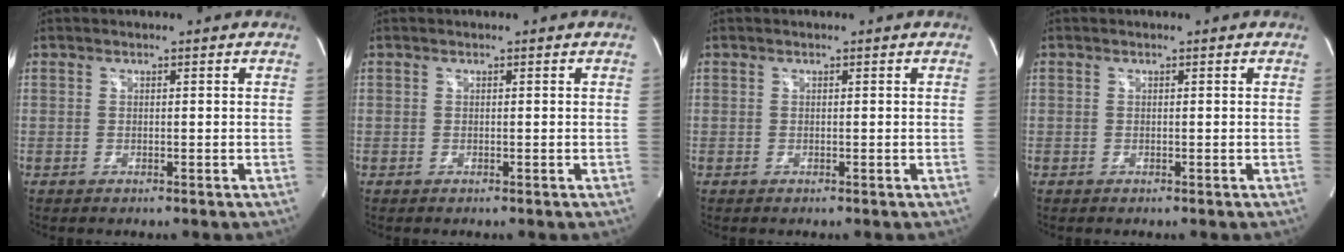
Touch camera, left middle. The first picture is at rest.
{"total": 0.0}
{"total": 0.0}
{"total": 0.0}